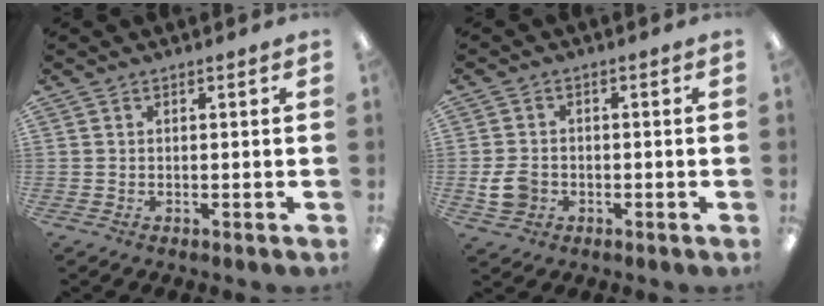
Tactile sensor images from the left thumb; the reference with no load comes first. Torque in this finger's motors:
{"motor_torque": [-0.20, 0.64, 0.27, -0.30, 0.01]}